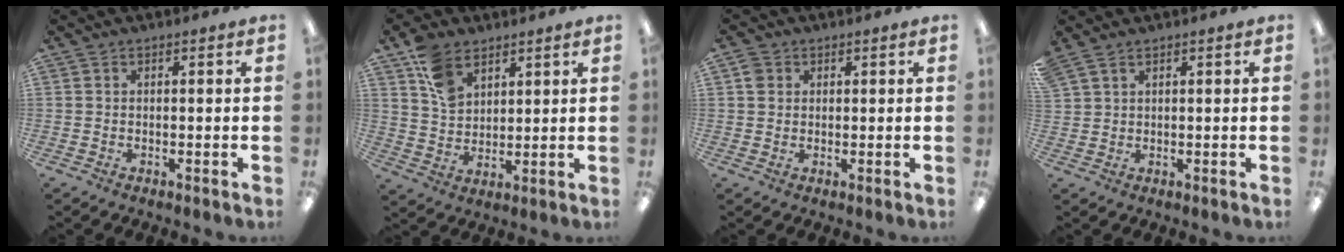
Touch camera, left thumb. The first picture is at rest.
{"total": 9.5, "force": [5.8, 6.2, 4.2], "torque": [-0.079, -0.016, 0.111]}
{"total": 3.0, "force": [1.4, 2.5, 0.8], "torque": [-0.007, -0.001, 0.022]}
{"total": 2.7, "force": [2.1, 1.4, 1.0], "torque": [-0.022, -0.002, 0.041]}